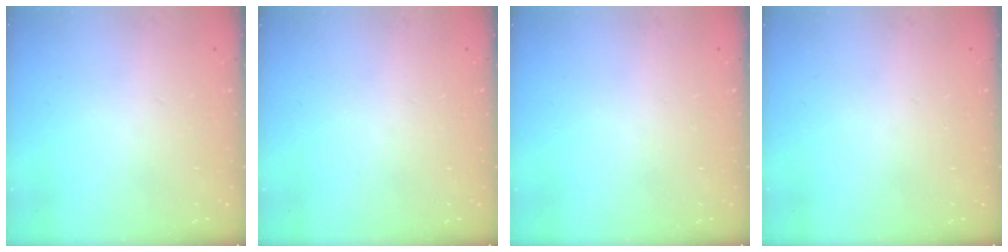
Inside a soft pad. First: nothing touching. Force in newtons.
{"total": 0.0}
{"total": 0.0}
{"total": 0.0}